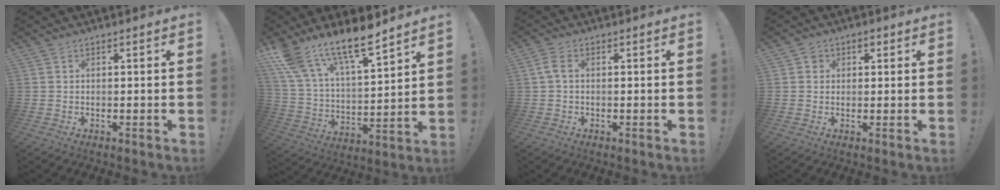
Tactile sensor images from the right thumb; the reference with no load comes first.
{"total": 14.8, "force": [12.6, 3.7, 7.0], "torque": [-0.148, -0.094, 0.228]}
{"total": 2.9, "force": [0.2, 1.7, 2.3], "torque": [-0.046, 0.009, 0.006]}
{"total": 2.7, "force": [0.5, 2.6, 0.5], "torque": [-0.006, 0.006, 0.007]}